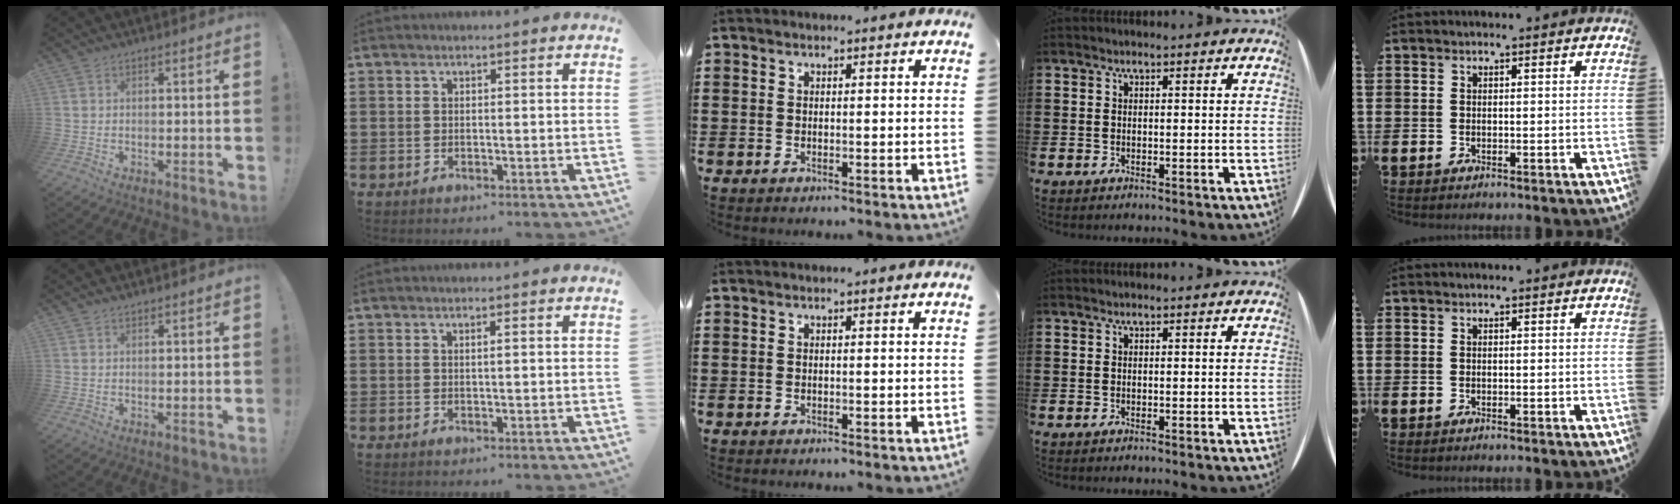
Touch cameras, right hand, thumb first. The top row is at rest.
{"thumb": {"total": 1.0, "force": [0.9, 0.1, 0.1], "torque": [-0.002, 0.000, 0.018]}, "index": {"total": 0.9, "force": [0.3, 0.1, 0.8], "torque": [-0.016, 0.000, 0.004]}}